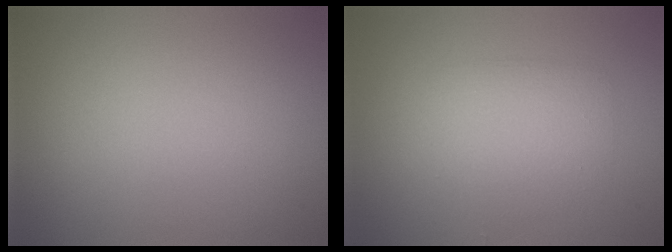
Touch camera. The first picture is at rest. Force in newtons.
{"total": 3.2, "press": 3.2, "slide": 0.0}